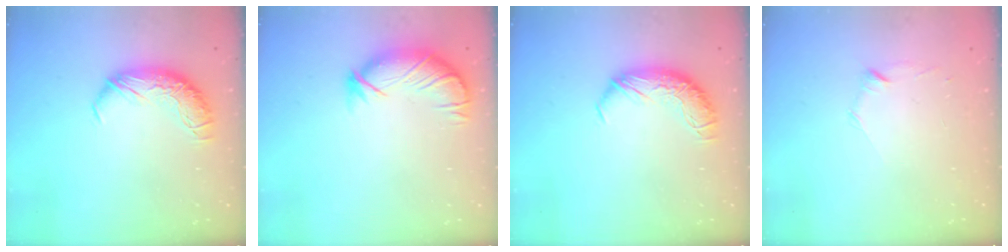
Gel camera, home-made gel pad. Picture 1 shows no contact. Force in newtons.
{"total": 3.8, "press": 3.2, "slide": 2.0}
{"total": 0.0}
{"total": 7.5, "press": 7.4, "slide": 0.7}